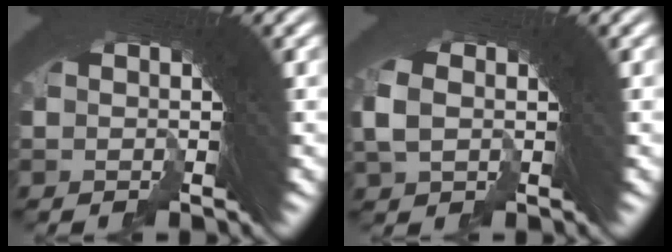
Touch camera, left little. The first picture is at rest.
{"total": 0.9, "force": [-0.1, 0.4, 0.8], "torque": [-0.015, 0.002, 0.003]}